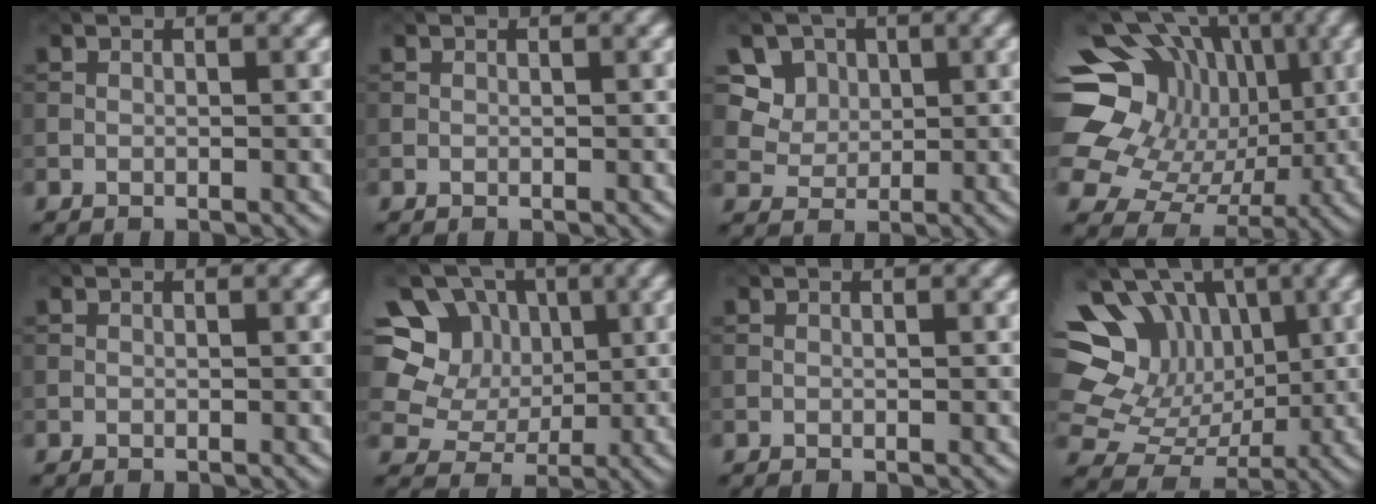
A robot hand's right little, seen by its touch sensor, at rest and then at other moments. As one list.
[{"total": 0.0}, {"total": 6.9, "force": [3.2, 5.5, 2.6], "torque": [-0.050, 0.000, 0.055]}, {"total": 18.2, "force": [3.9, 15.2, 9.2], "torque": [-0.214, 0.045, 0.066]}, {"total": 0.0}, {"total": 10.2, "force": [3.4, 8.5, 4.5], "torque": [-0.102, 0.029, 0.040]}, {"total": 0.0}, {"total": 10.6, "force": [2.9, 8.8, 5.1], "torque": [-0.111, 0.026, 0.039]}]